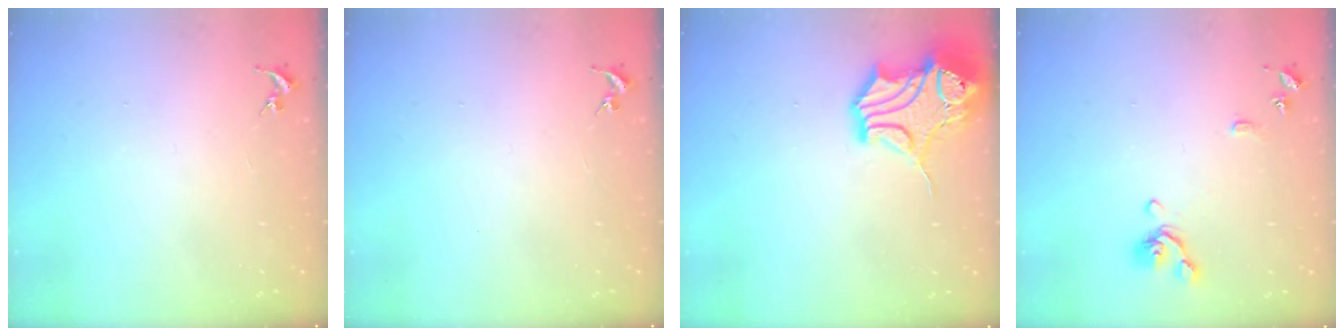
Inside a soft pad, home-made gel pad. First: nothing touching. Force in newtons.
{"total": 0.0}
{"total": 15.4, "press": 15.2, "slide": 2.5}
{"total": 9.9, "press": 9.8, "slide": 1.3}